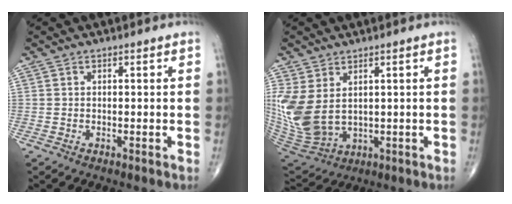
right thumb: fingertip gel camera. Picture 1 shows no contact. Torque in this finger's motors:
{"motor_torque": [-0.04, 0.36, 0.90, 0.00, 0.16]}